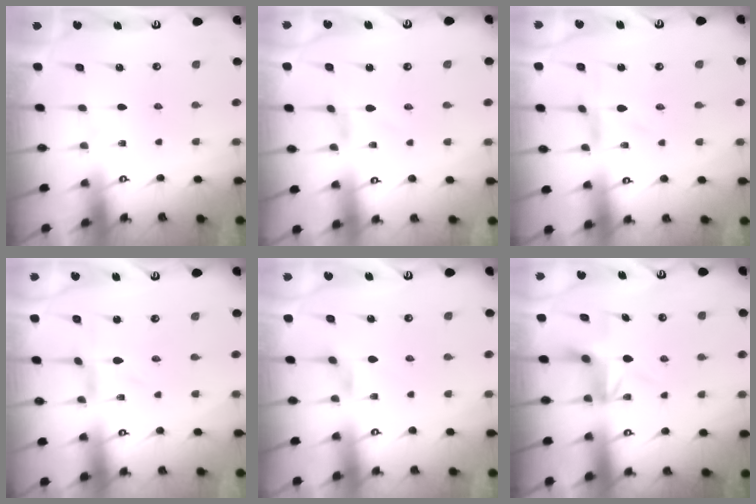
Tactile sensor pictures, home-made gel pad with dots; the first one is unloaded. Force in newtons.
{"total": 0.0}
{"total": 0.0}
{"total": 1.2, "press": 1.2, "slide": 0.2}
{"total": 2.9, "press": 2.8, "slide": 0.5}
{"total": 5.2, "press": 5.2, "slide": 0.7}